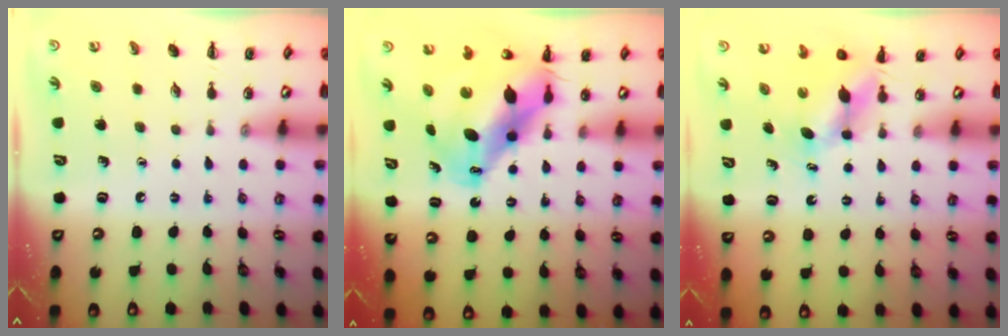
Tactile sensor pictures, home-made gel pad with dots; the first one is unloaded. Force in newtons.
{"total": 12.4, "press": 12.0, "slide": 3.1}
{"total": 4.9, "press": 4.9, "slide": 0.4}